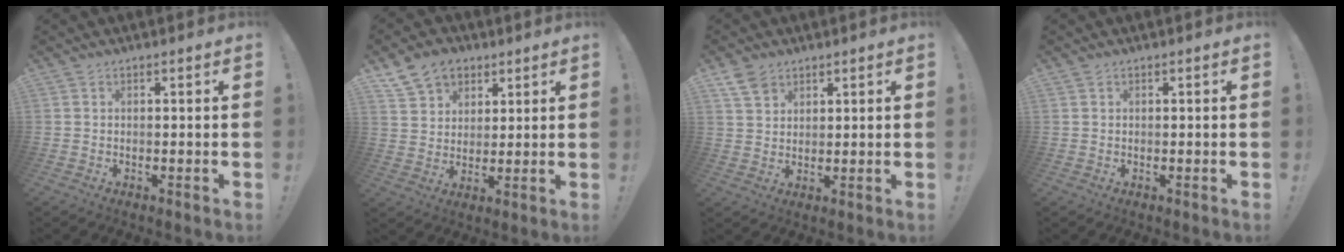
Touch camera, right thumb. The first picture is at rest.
{"total": 11.0, "force": [6.4, 8.1, 3.7], "torque": [-0.057, -0.031, 0.126]}
{"total": 5.5, "force": [3.8, 3.5, 2.1], "torque": [-0.032, -0.015, 0.071]}
{"total": 0.0}